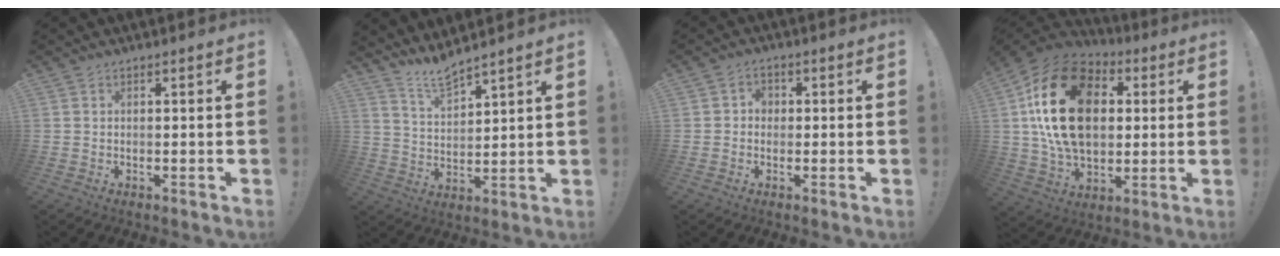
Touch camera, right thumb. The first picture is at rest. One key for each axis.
{"total": 7.6, "fx": 6.9, "fy": 0.9, "fz": 3.0, "tx": -0.070, "ty": -0.040, "tz": 0.128}
{"total": 3.0, "fx": -0.6, "fy": 2.5, "fz": 1.5, "tx": -0.027, "ty": 0.009, "tz": -0.011}
{"total": 26.0, "fx": 5.1, "fy": 17.5, "fz": 18.5, "tx": -0.333, "ty": -0.002, "tz": 0.094}